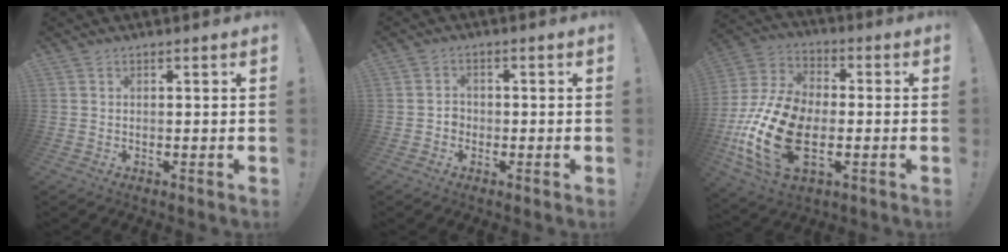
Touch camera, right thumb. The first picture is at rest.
{"total": 2.6, "force": [-1.3, 2.1, 0.8], "torque": [-0.017, 0.007, -0.023]}
{"total": 22.2, "force": [-5.9, 13.4, 16.6], "torque": [-0.323, 0.030, -0.091]}